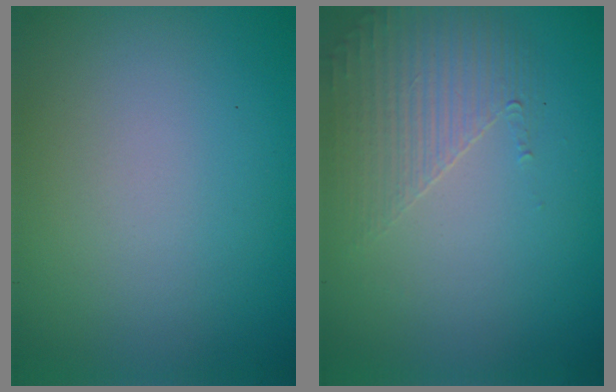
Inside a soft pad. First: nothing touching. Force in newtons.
{"total": 1.8, "press": 1.2, "slide": 1.3}